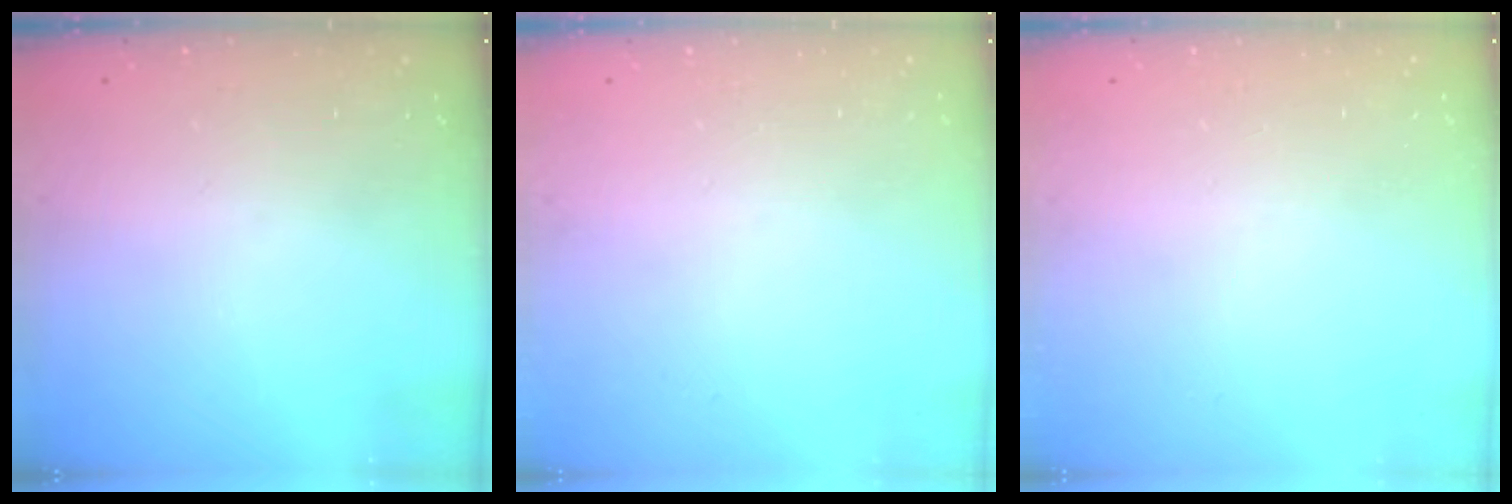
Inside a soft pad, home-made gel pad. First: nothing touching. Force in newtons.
{"total": 0.0}
{"total": 0.0}